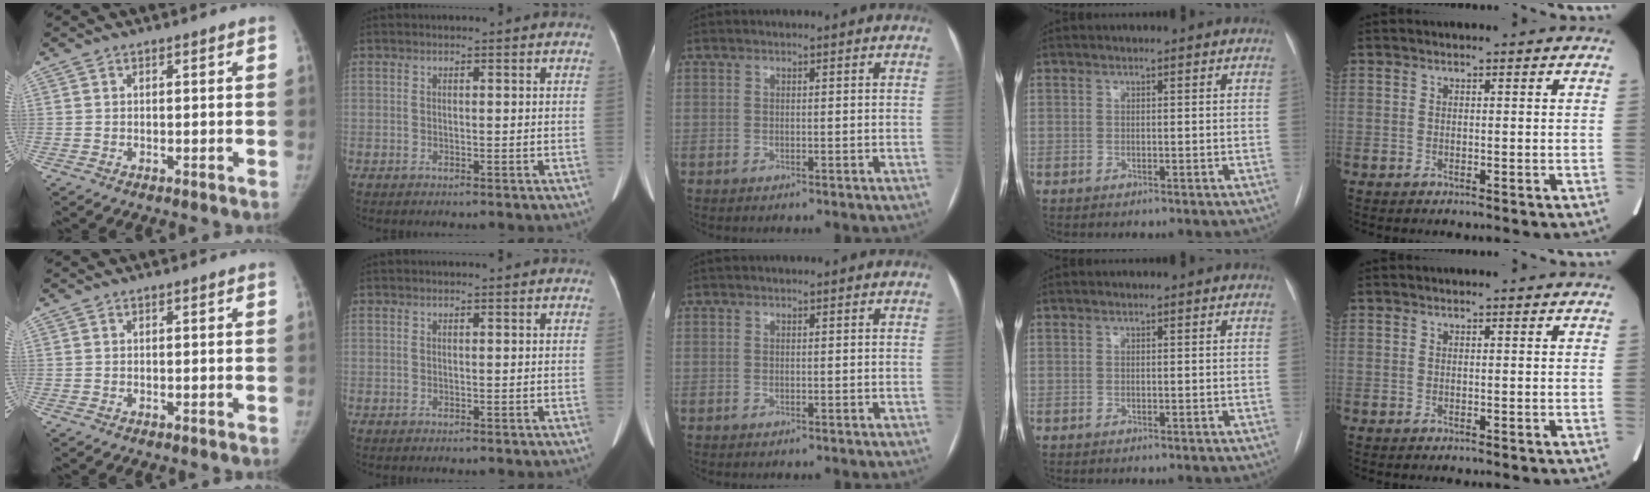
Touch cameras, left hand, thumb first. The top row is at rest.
{}